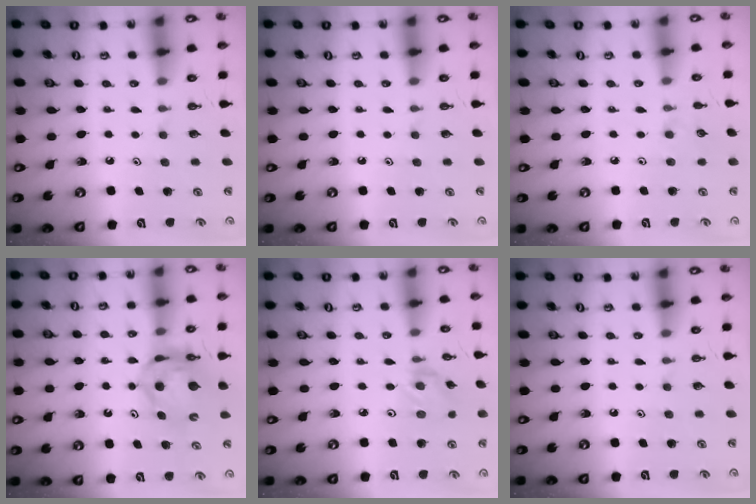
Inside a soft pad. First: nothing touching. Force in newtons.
{"total": 0.0}
{"total": 1.9, "press": 1.8, "slide": 0.3}
{"total": 9.7, "press": 9.6, "slide": 1.2}
{"total": 2.1, "press": 2.1, "slide": 0.3}
{"total": 0.0}